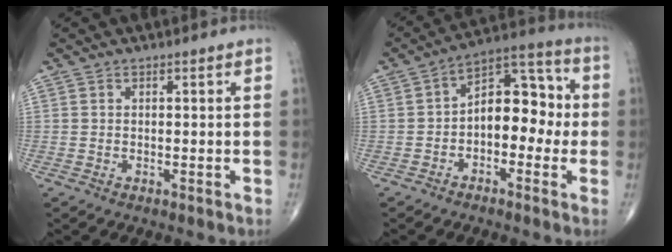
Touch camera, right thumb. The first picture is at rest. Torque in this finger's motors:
{"motor_torque": [0.52, -0.26, 0.53, -0.52, 0.22]}